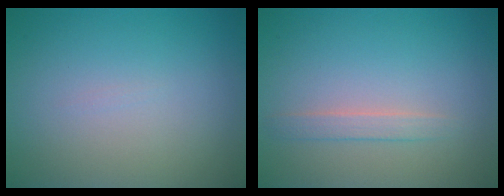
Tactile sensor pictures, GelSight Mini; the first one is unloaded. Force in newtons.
{"total": 1.3, "press": 1.3, "slide": 0.1}